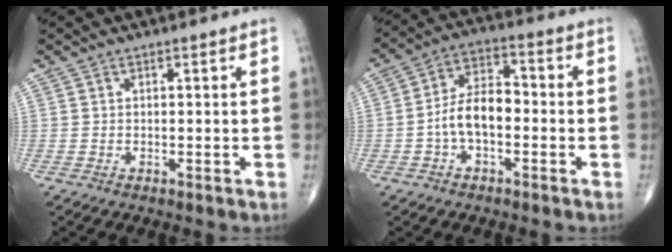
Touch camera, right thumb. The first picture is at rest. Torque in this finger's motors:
{"motor_torque": [0.87, 0.70, 0.98, -0.39, 0.06]}